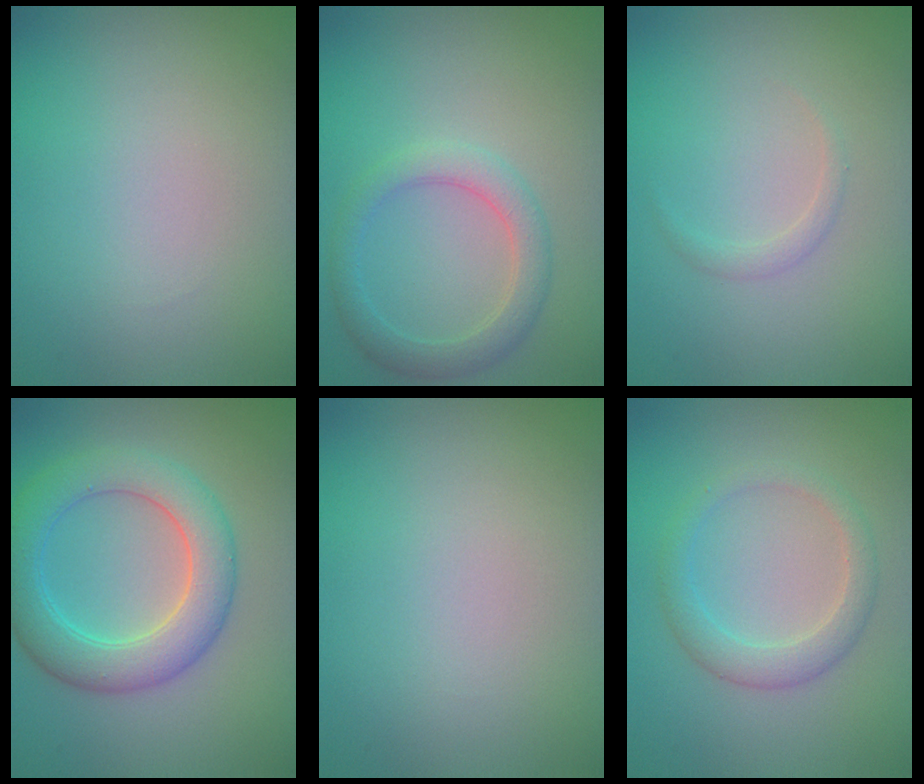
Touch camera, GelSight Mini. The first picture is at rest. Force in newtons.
{"total": 3.0, "press": 3.0, "slide": 0.1}
{"total": 0.9, "press": 0.9, "slide": 0.1}
{"total": 6.0, "press": 6.0, "slide": 0.1}
{"total": 0.0}
{"total": 2.7, "press": 2.7, "slide": 0.2}